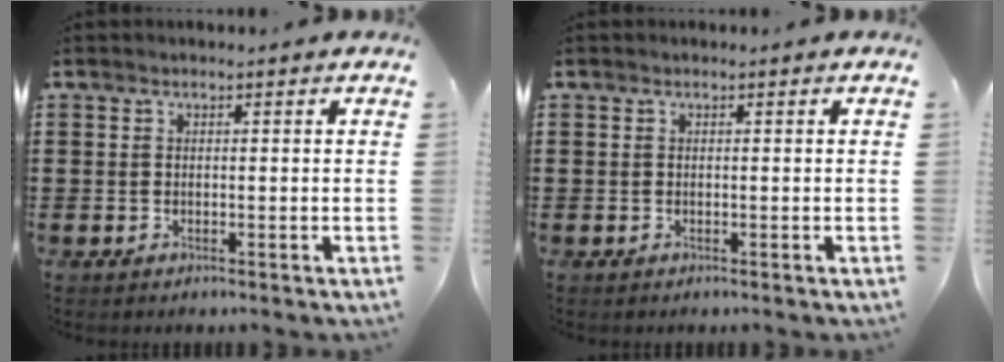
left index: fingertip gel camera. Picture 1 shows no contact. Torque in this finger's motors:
{"motor_torque": [0.00, 0.00, 0.00, 0.00]}